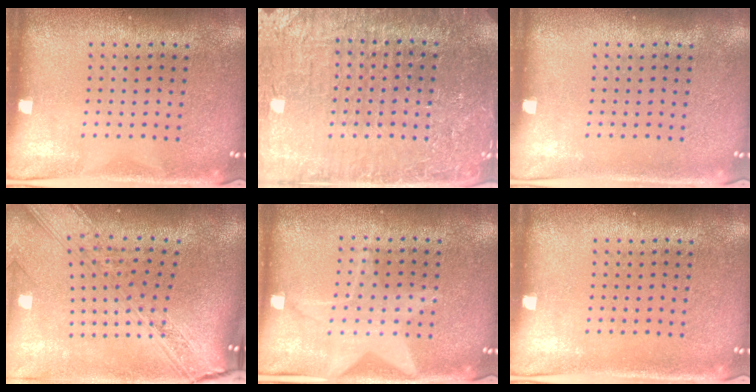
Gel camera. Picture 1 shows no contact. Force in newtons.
{"total": 4.4, "press": 4.2, "slide": 1.3}
{"total": 0.0}
{"total": 3.8, "press": 2.8, "slide": 2.6}
{"total": 1.4, "press": 1.4, "slide": 0.1}
{"total": 0.0}